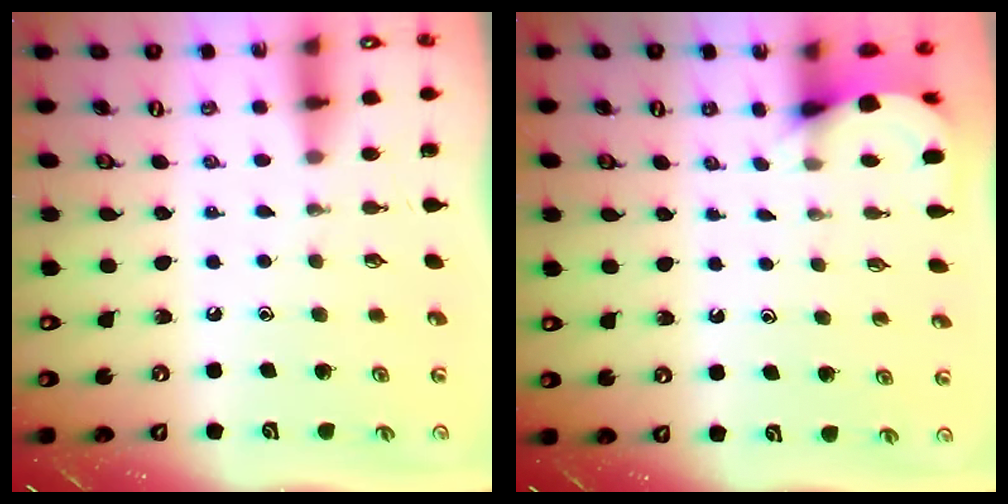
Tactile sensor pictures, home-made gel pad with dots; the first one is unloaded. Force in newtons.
{"total": 4.4, "press": 4.4, "slide": 0.4}